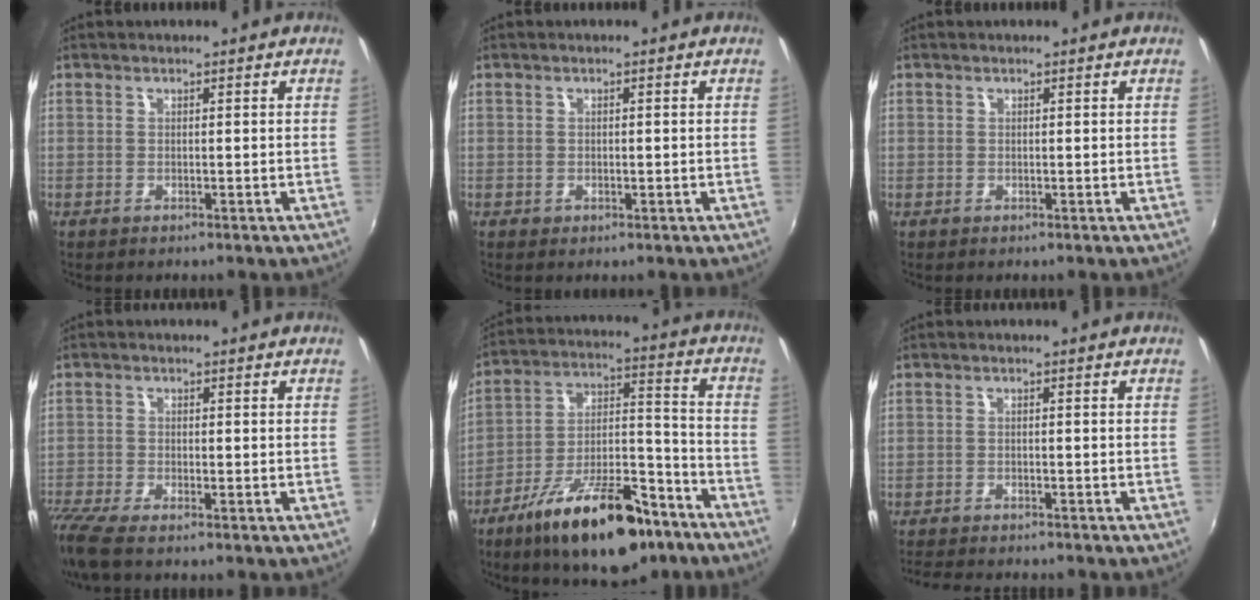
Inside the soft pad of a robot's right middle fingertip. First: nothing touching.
{"total": 0.6, "force": [-0.1, 0.4, 0.4], "torque": [-0.005, 0.001, -0.001]}
{"total": 0.8, "force": [-0.1, 0.8, 0.0], "torque": [0.000, 0.003, 0.000]}
{"total": 6.2, "force": [-4.9, 1.2, 3.6], "torque": [-0.102, -0.023, -0.096]}
{"total": 21.3, "force": [-13.8, 7.5, 14.4], "torque": [-0.240, -0.003, -0.217]}
{"total": 6.5, "force": [-6.0, 1.1, 2.4], "torque": [-0.062, -0.016, -0.097]}